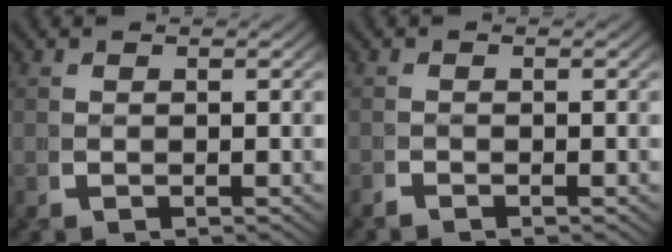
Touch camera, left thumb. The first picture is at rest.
{"total": 0.8, "force": [-0.7, -0.2, -0.1], "torque": [0.005, -0.003, -0.017]}